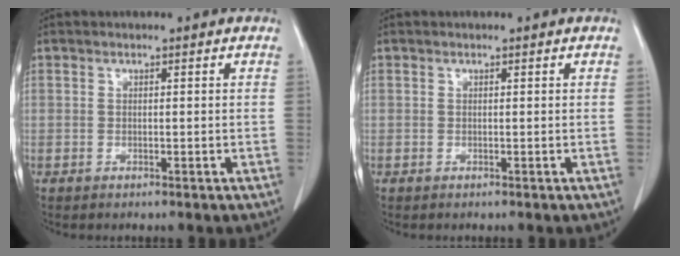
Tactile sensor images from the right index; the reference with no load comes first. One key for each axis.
{"total": 0.0}